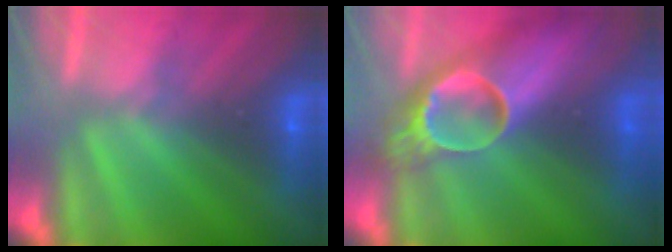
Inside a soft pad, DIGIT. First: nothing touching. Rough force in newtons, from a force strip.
{"total": 6.2}